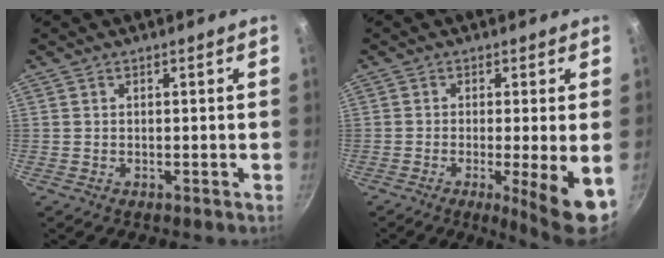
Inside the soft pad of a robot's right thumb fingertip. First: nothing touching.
{"total": 8.4, "force": [-2.0, 0.9, 8.1], "torque": [-0.117, -0.007, -0.027]}